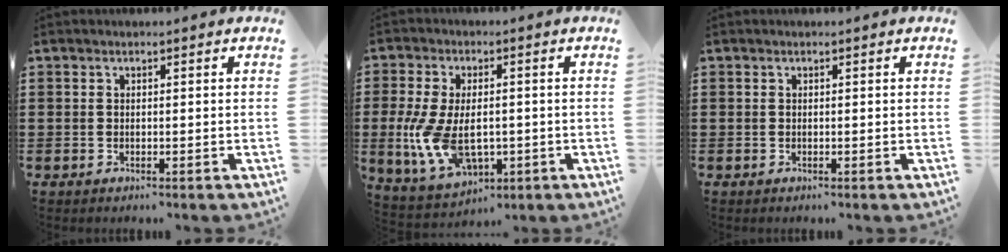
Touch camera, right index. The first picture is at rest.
{"total": 9.7, "force": [-1.1, 5.6, 7.8], "torque": [-0.186, -0.002, -0.021]}
{"total": 0.0}